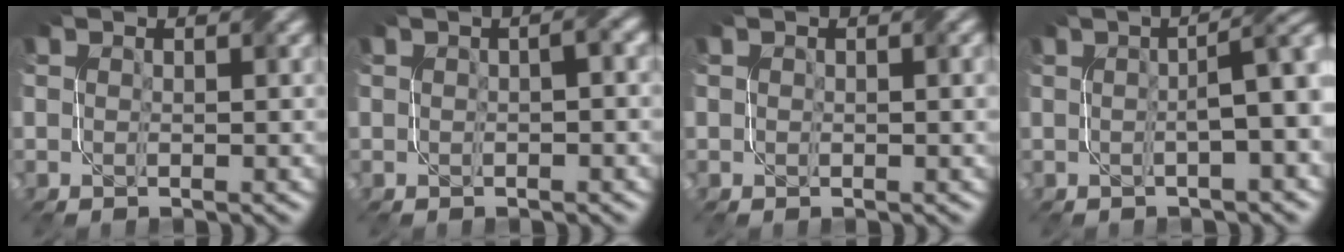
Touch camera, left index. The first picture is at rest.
{"total": 1.5, "force": [0.2, 0.2, 1.5], "torque": [-0.024, 0.007, -0.001]}
{"total": 1.1, "force": [0.5, 0.5, 0.8], "torque": [-0.010, 0.001, 0.008]}
{"total": 5.5, "force": [0.3, 1.4, 5.3], "torque": [-0.054, 0.018, 0.005]}